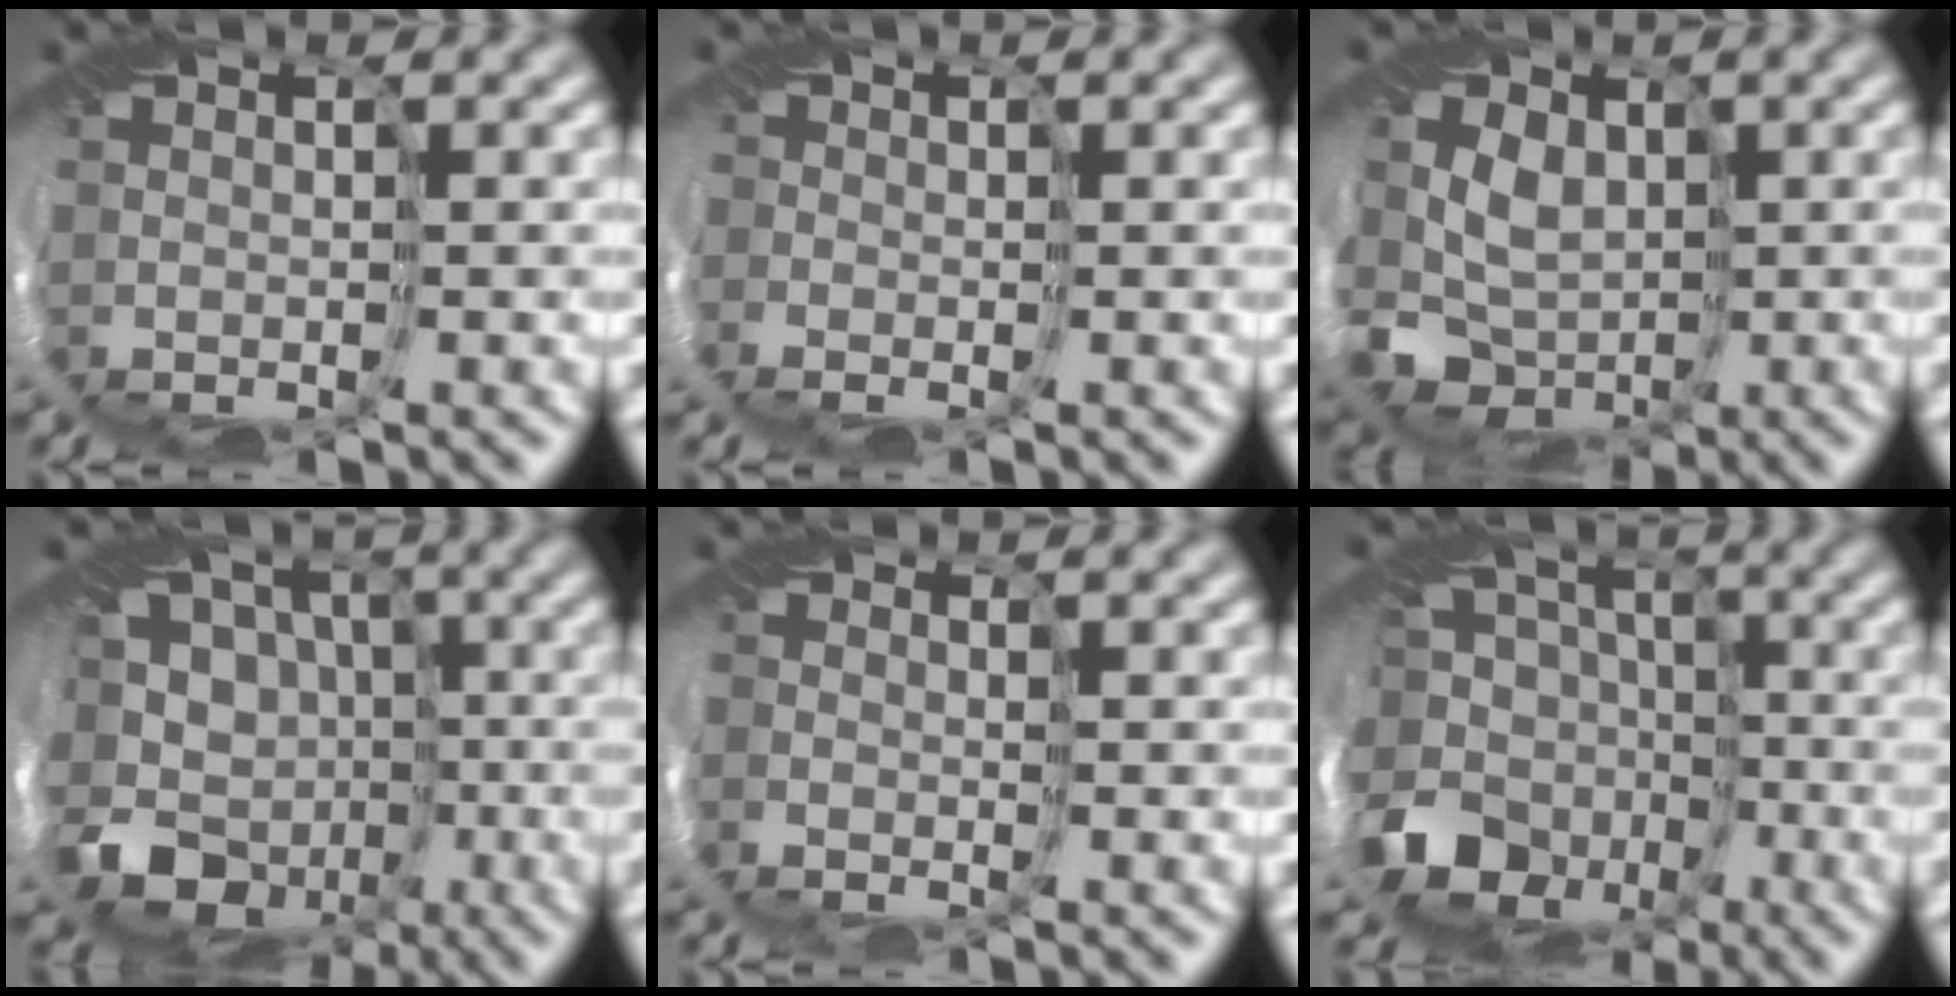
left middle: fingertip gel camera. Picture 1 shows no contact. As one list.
[{"total": 1.6, "force": [-0.9, 1.2, 0.7], "torque": [-0.010, -0.009, -0.021]}, {"total": 4.3, "force": [-0.9, 3.8, 1.8], "torque": [-0.041, -0.018, -0.023]}, {"total": 11.0, "force": [-5.6, 8.2, 4.6], "torque": [-0.093, -0.017, -0.098]}, {"total": 1.5, "force": [-1.0, 1.1, 0.3], "torque": [-0.014, -0.015, -0.021]}, {"total": 11.6, "force": [-4.0, 9.6, 5.1], "torque": [-0.125, -0.019, -0.086]}]